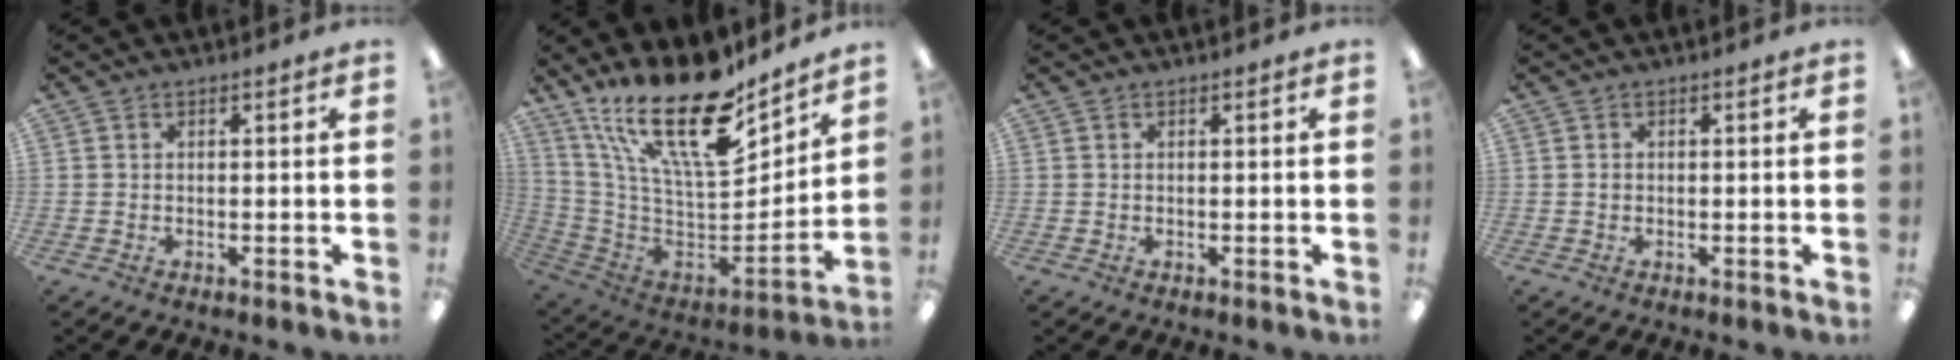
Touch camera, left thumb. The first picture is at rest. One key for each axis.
{"total": 25.2, "fx": 17.2, "fy": 9.0, "fz": 16.1, "tx": -0.298, "ty": -0.127, "tz": 0.301}
{"total": 0.0}
{"total": 0.5, "fx": 0.0, "fy": 0.5, "fz": 0.2, "tx": -0.004, "ty": 0.003, "tz": -0.002}